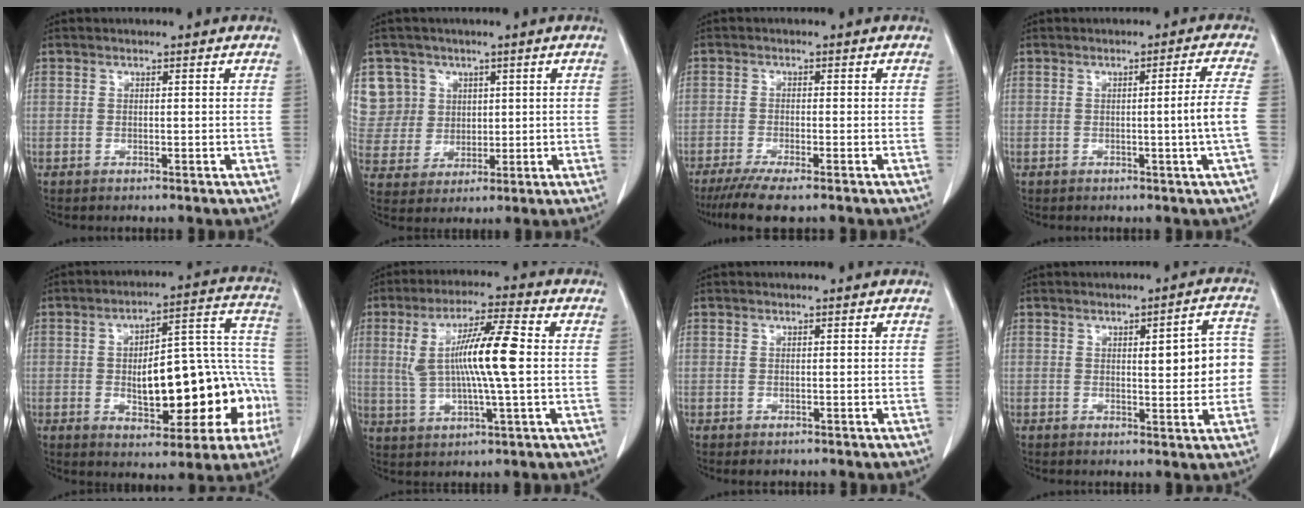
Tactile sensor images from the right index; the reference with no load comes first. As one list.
[{"total": 9.0, "force": [3.8, 8.2, 0.2], "torque": [-0.005, 0.026, 0.088]}, {"total": 6.7, "force": [-5.1, 0.5, 4.4], "torque": [-0.071, -0.017, -0.081]}, {"total": 4.6, "force": [-0.9, -1.5, 4.3], "torque": [-0.061, -0.005, -0.013]}, {"total": 19.3, "force": [-4.1, 7.7, 17.2], "torque": [-0.209, 0.050, -0.040]}, {"total": 11.8, "force": [1.1, 0.9, 11.7], "torque": [-0.227, 0.011, 0.019]}, {"total": 0.9, "force": [-0.5, 0.6, 0.2], "torque": [-0.007, 0.001, -0.004]}, {"total": 7.6, "force": [0.4, 2.1, 7.3], "torque": [-0.088, 0.016, 0.006]}]